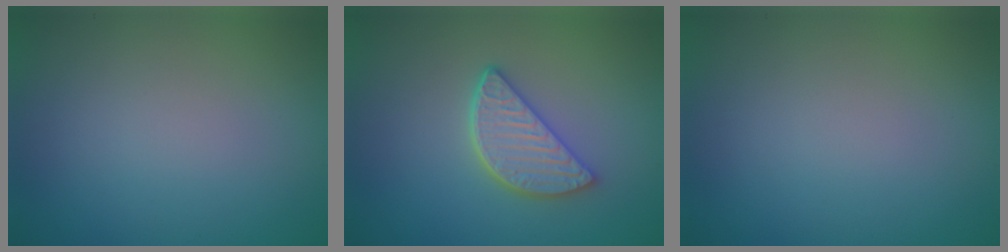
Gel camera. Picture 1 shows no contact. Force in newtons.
{"total": 4.1, "press": 3.3, "slide": 2.5}
{"total": 0.0}